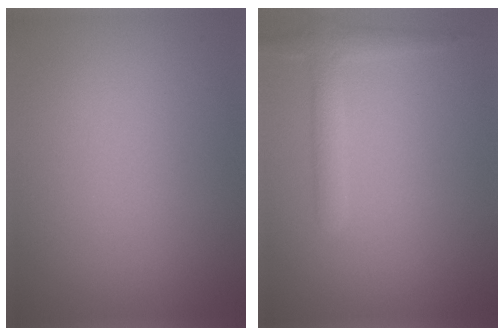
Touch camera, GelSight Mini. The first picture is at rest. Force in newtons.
{"total": 2.3, "press": 2.3, "slide": 0.2}